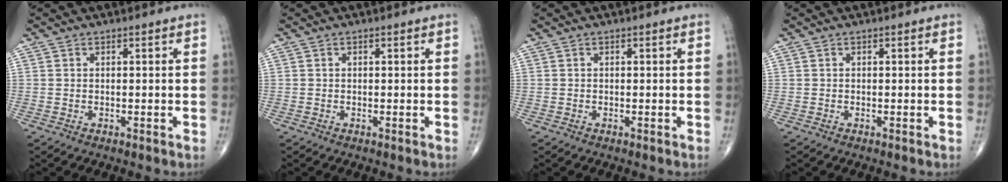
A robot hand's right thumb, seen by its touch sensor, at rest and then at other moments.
{"total": 0.0}
{"total": 0.0}
{"total": 0.0}